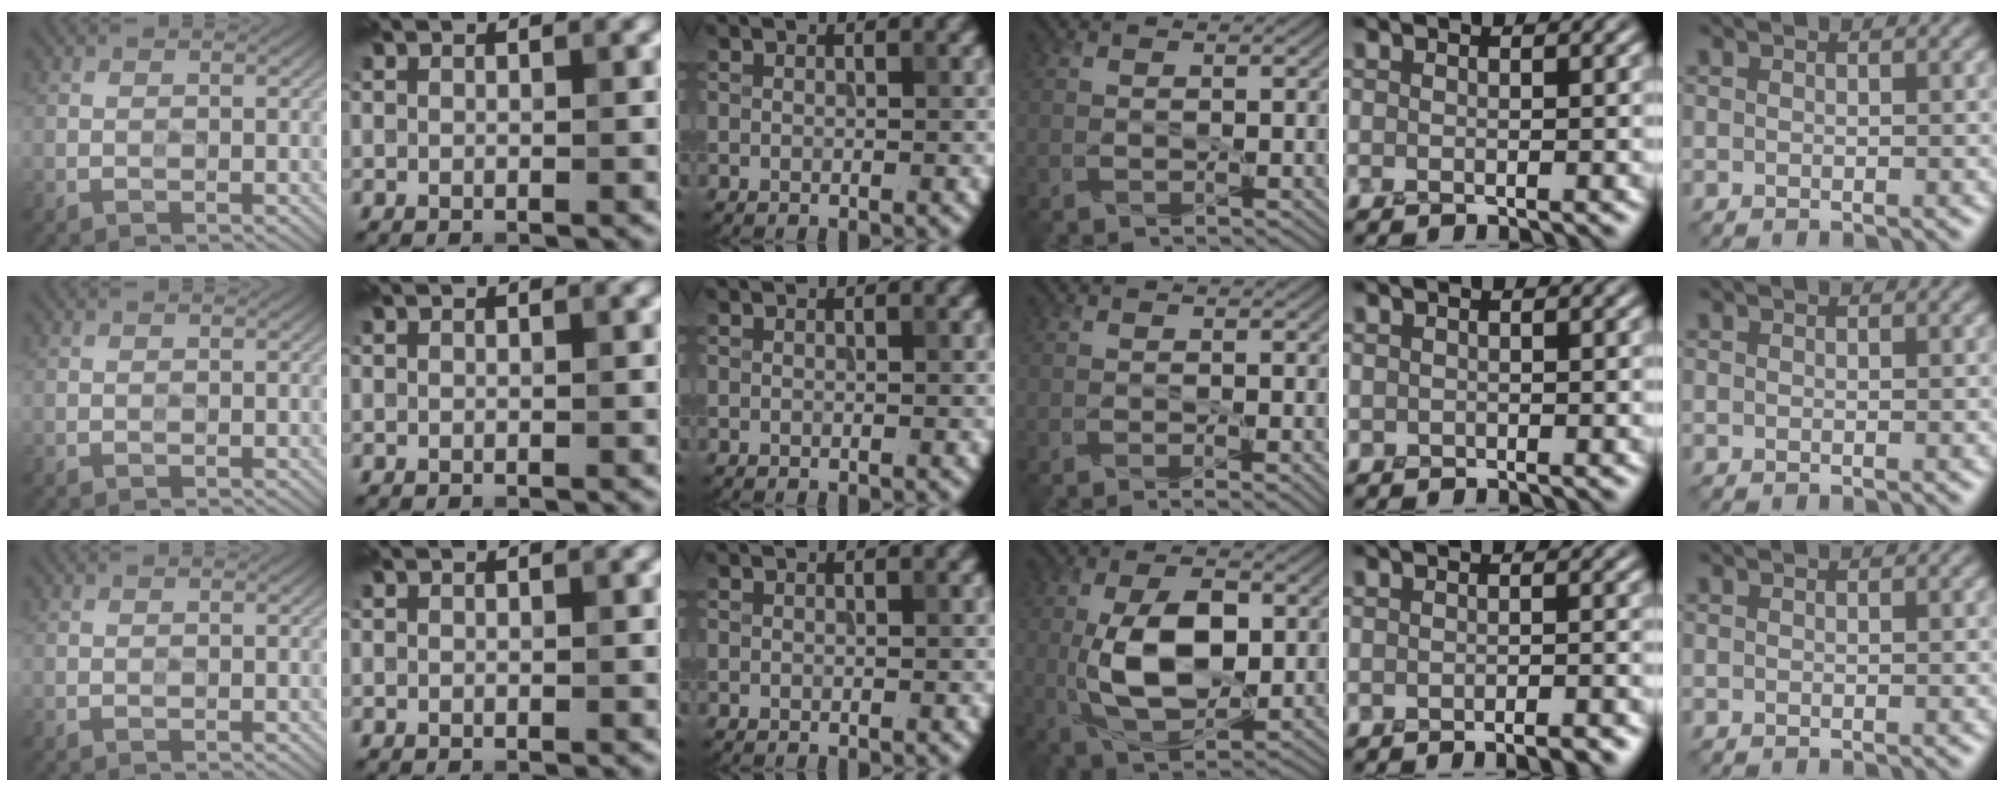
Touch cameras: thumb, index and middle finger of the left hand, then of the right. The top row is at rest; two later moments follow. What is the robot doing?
{"motion": "peel", "object": "bandage"}